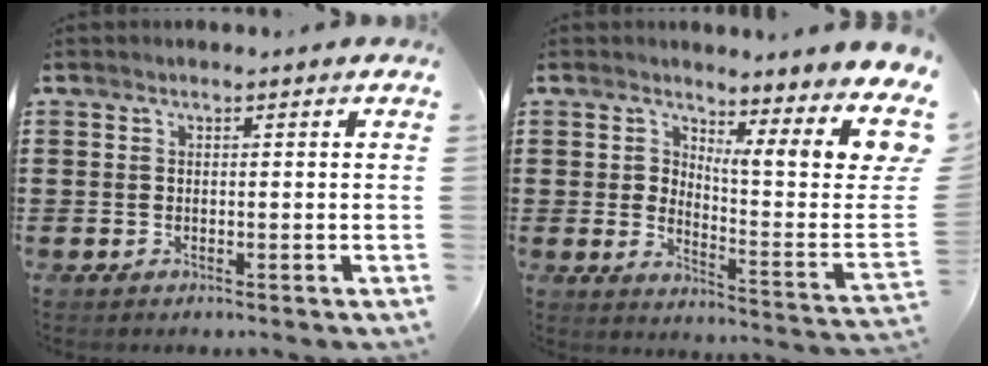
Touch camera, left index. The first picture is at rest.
{"total": 7.4, "force": [3.5, 1.6, 6.3], "torque": [-0.102, -0.027, 0.051]}